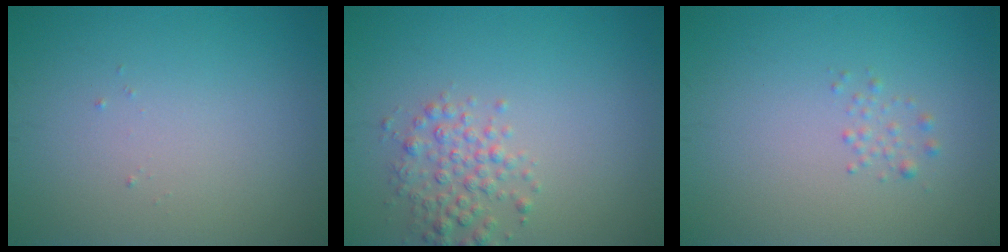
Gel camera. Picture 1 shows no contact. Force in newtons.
{"total": 2.7, "press": 2.7, "slide": 0.1}
{"total": 0.8, "press": 0.8, "slide": 0.0}